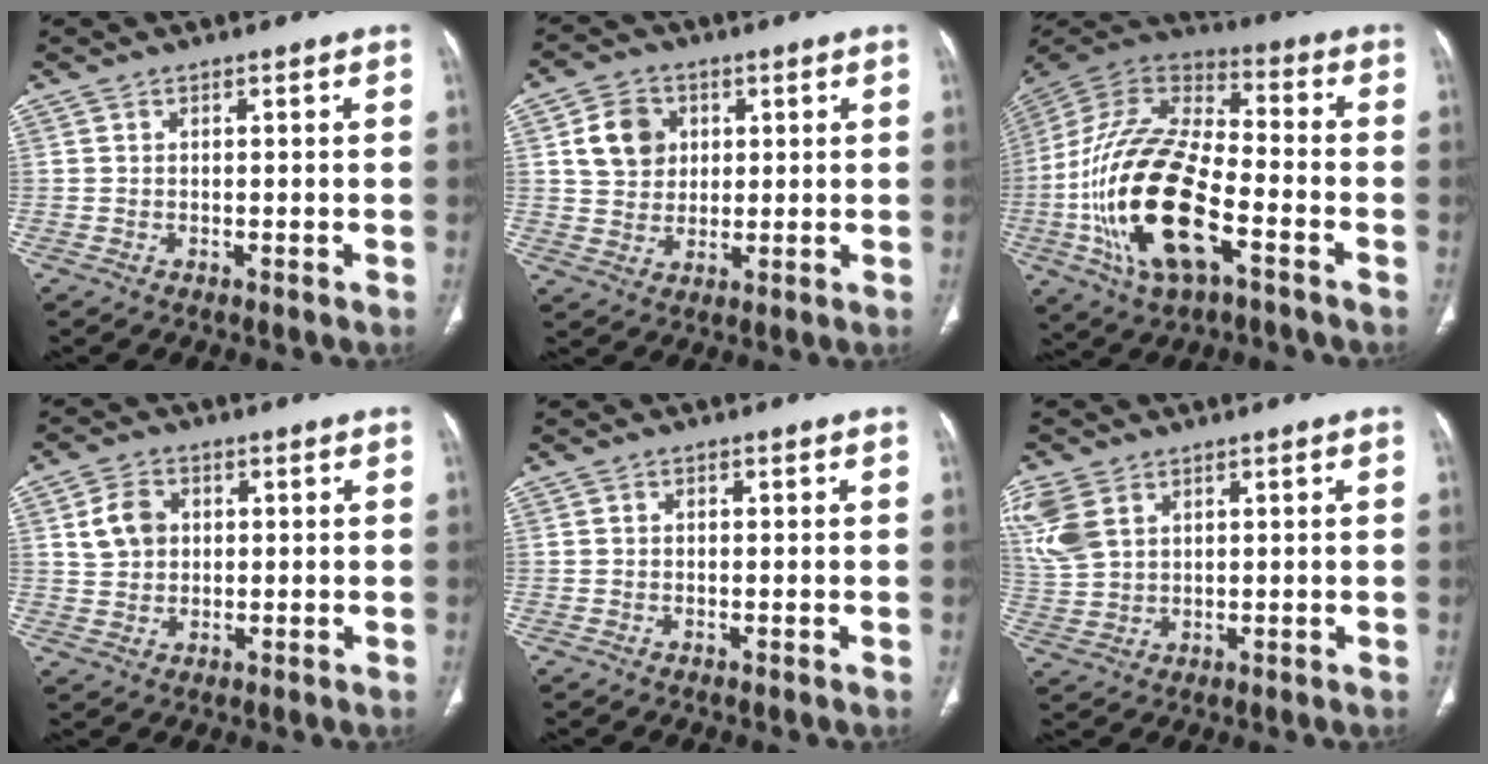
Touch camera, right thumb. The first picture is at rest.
{"total": 8.2, "force": [2.3, 6.8, 3.8], "torque": [-0.043, -0.006, 0.043]}
{"total": 25.6, "force": [-8.0, 11.9, 21.2], "torque": [-0.451, 0.026, -0.142]}
{"total": 5.9, "force": [1.4, 4.8, 3.3], "torque": [-0.045, 0.000, 0.027]}
{"total": 0.0}
{"total": 8.8, "force": [3.9, 5.7, 5.4], "torque": [-0.133, -0.002, 0.091]}